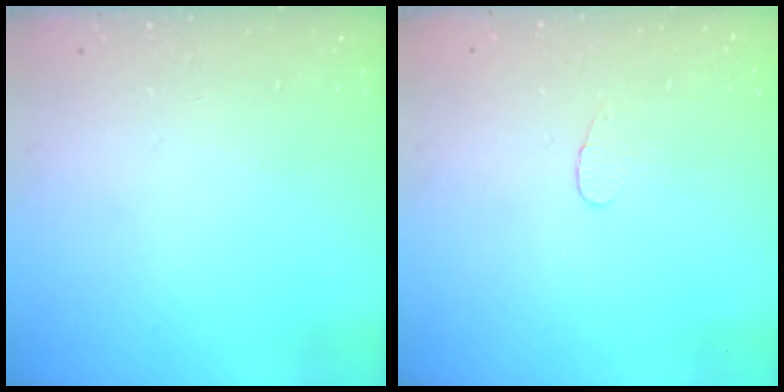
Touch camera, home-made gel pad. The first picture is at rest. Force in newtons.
{"total": 3.4, "press": 3.4, "slide": 0.4}